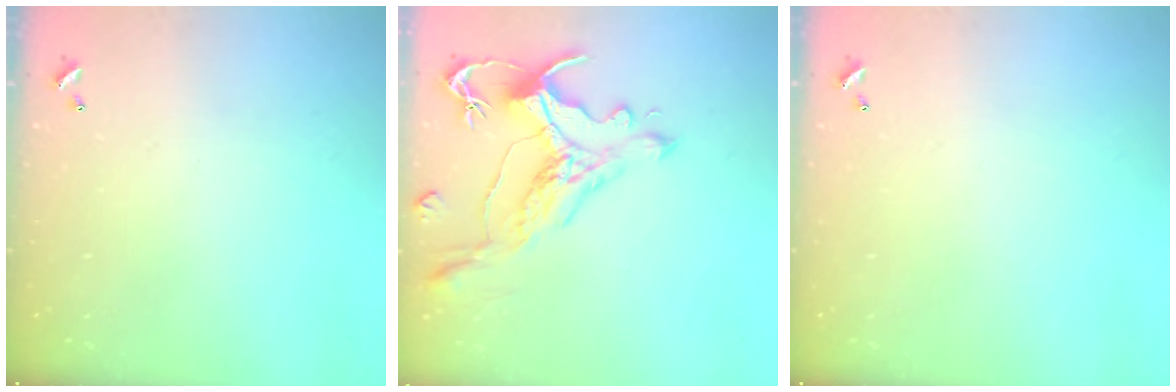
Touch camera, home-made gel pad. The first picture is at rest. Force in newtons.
{"total": 1.7, "press": 1.2, "slide": 1.1}
{"total": 0.0}